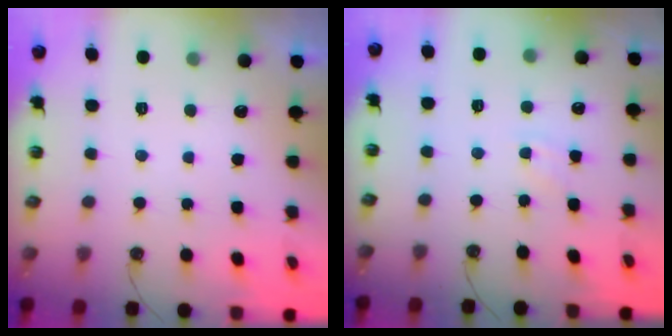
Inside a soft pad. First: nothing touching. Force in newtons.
{"total": 3.9, "press": 3.9, "slide": 0.5}